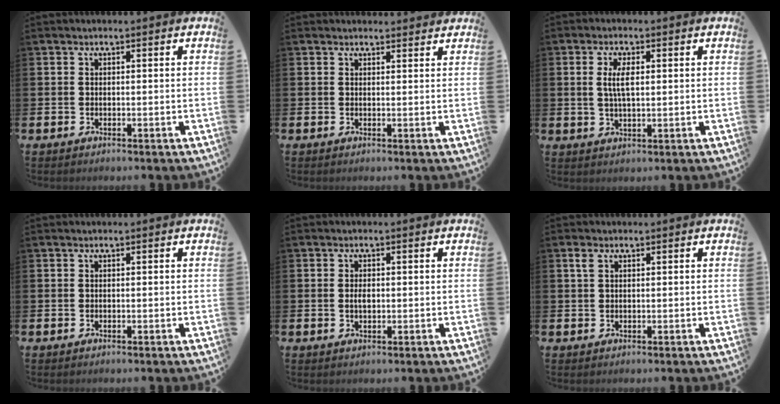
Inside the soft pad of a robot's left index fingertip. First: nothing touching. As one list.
[{"total": 1.3, "force": [1.3, 0.2, 0.0], "torque": [0.011, -0.006, 0.021]}, {"total": 3.7, "force": [1.1, 1.4, 3.3], "torque": [-0.055, 0.003, 0.014]}, {"total": 0.0}, {"total": 1.7, "force": [0.1, 1.0, 1.3], "torque": [-0.020, 0.003, -0.002]}, {"total": 1.6, "force": [1.0, 0.9, 1.0], "torque": [-0.009, 0.000, 0.015]}]